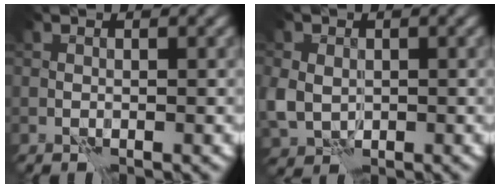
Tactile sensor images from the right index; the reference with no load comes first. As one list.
[{"total": 3.6, "force": [-0.2, 3.0, 2.0], "torque": [-0.051, -0.008, -0.005]}]